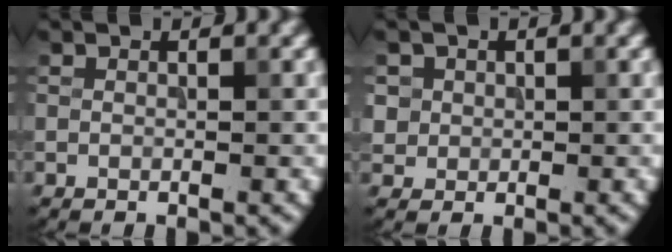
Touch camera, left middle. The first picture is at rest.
{"total": 1.5, "force": [0.4, 1.4, 0.2], "torque": [-0.004, -0.002, 0.028]}